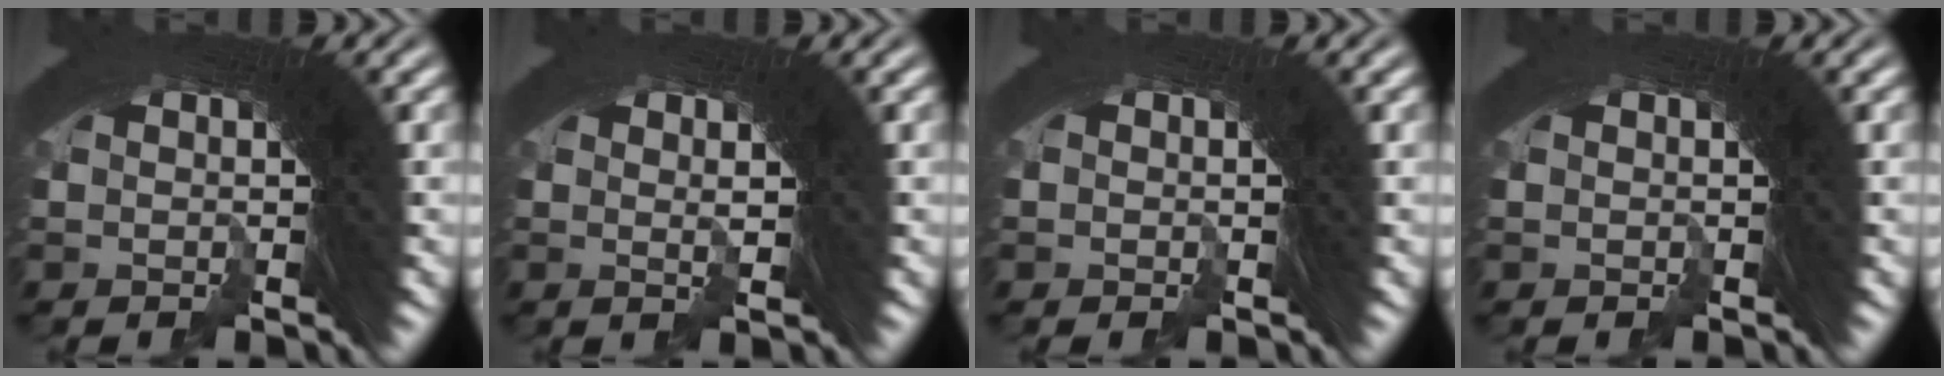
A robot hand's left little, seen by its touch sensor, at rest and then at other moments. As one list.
[{"total": 2.9, "force": [0.2, 1.8, 2.3], "torque": [-0.040, -0.002, 0.000]}, {"total": 0.8, "force": [-0.4, -0.3, -0.6], "torque": [0.006, -0.002, -0.006]}, {"total": 0.0}]